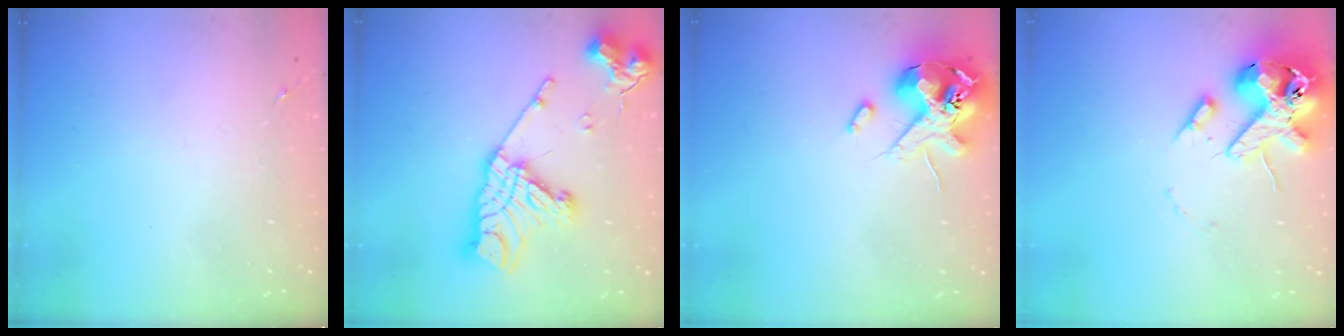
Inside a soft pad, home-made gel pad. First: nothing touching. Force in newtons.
{"total": 20.7, "press": 20.6, "slide": 1.9}
{"total": 14.7, "press": 14.5, "slide": 2.1}
{"total": 15.6, "press": 15.4, "slide": 2.4}